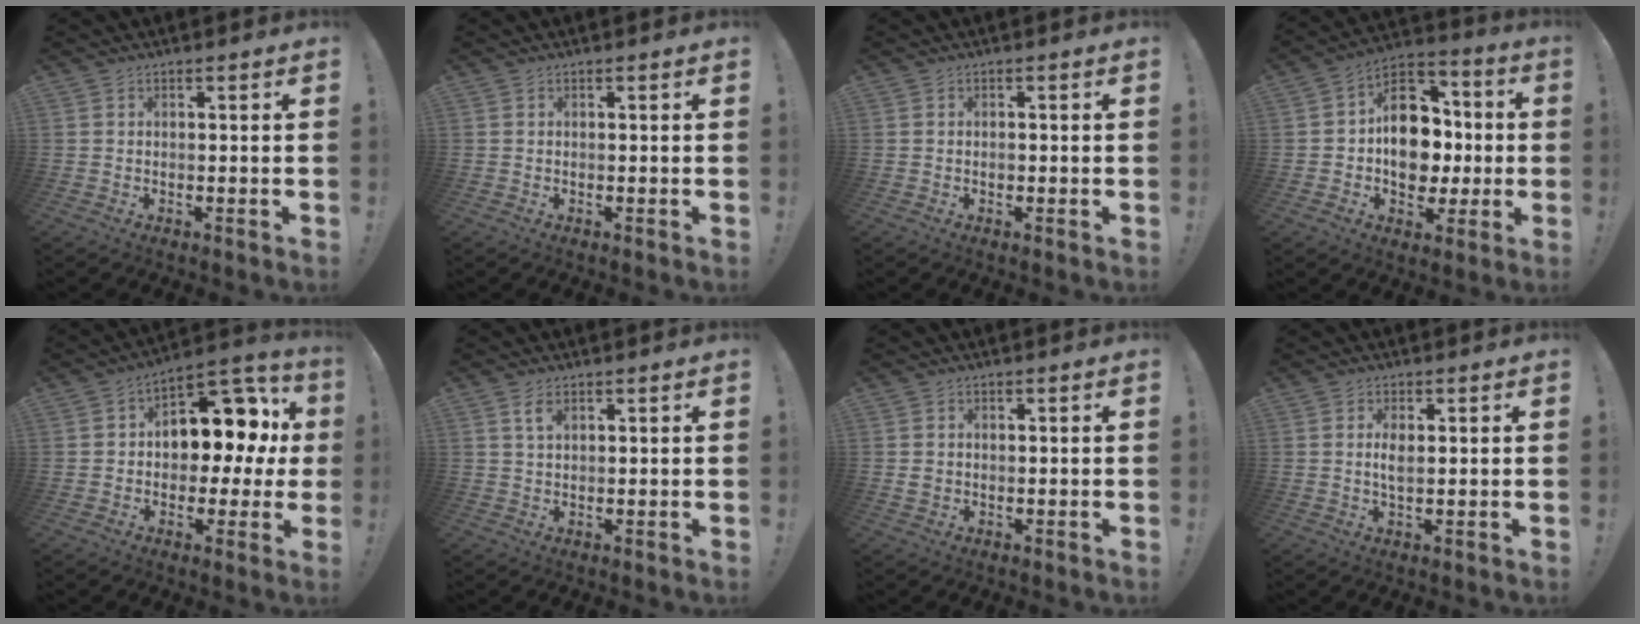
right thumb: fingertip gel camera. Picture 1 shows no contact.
{"total": 0.0}
{"total": 0.7, "force": [-0.3, 0.5, 0.3], "torque": [0.003, -0.001, -0.008]}
{"total": 16.1, "force": [-0.4, 12.9, 9.7], "torque": [-0.138, 0.017, 0.001]}
{"total": 12.3, "force": [2.5, 8.3, 8.8], "torque": [-0.106, -0.024, 0.042]}
{"total": 3.2, "force": [1.7, 1.4, 2.3], "torque": [-0.040, -0.003, 0.029]}
{"total": 1.5, "force": [0.5, 1.2, 0.6], "torque": [-0.003, 0.000, 0.009]}
{"total": 3.3, "force": [0.8, 1.4, 2.8], "torque": [-0.049, -0.007, 0.008]}